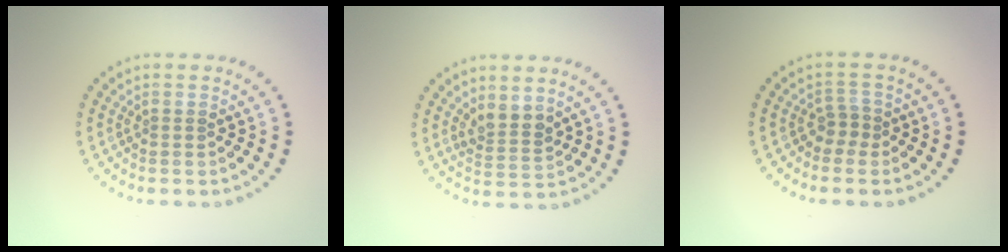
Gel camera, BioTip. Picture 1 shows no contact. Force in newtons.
{"total": 2.2, "press": 1.9, "slide": 1.2}
{"total": 1.4, "press": 1.1, "slide": 0.9}